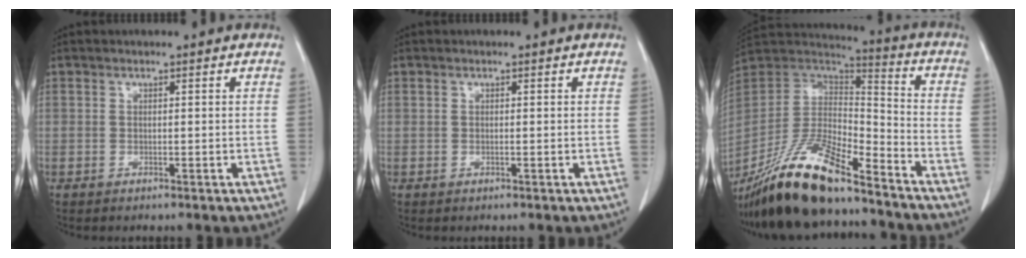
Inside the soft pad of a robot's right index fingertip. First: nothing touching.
{"total": 0.0}
{"total": 21.8, "force": [-16.8, 4.9, 13.0], "torque": [-0.272, -0.015, -0.314]}